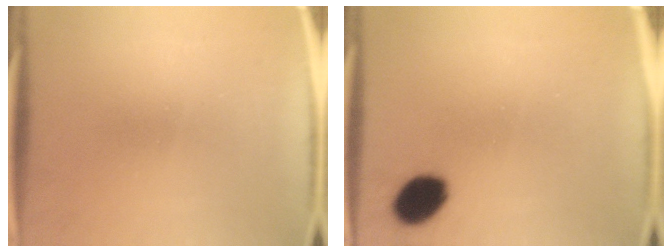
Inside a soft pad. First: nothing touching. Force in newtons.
{"total": 8.3}